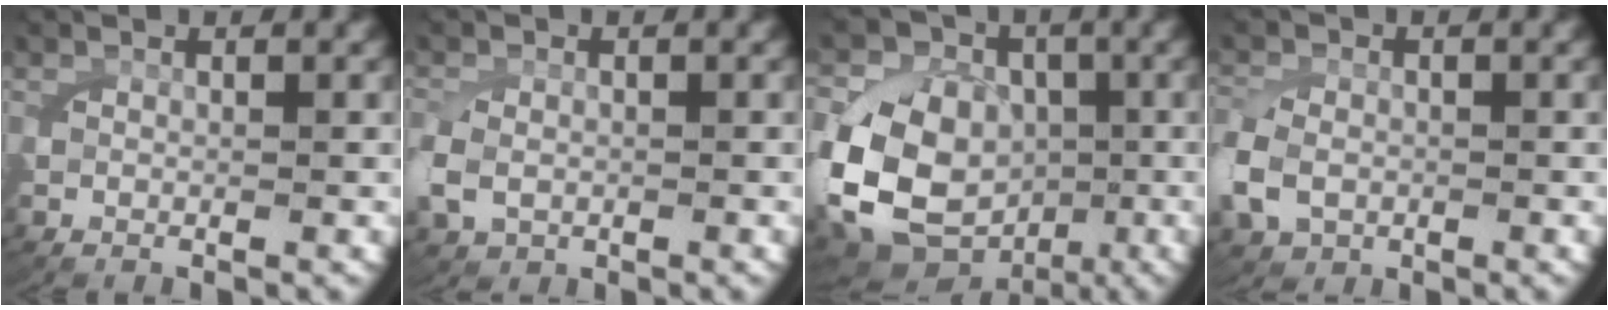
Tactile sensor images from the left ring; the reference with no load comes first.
{"total": 2.0, "force": [-0.5, 1.7, 1.0], "torque": [-0.037, -0.009, 0.000]}
{"total": 14.2, "force": [-3.0, 12.1, 6.9], "torque": [-0.156, -0.055, -0.038]}
{"total": 2.8, "force": [-0.8, 2.4, 1.3], "torque": [-0.047, -0.011, -0.005]}